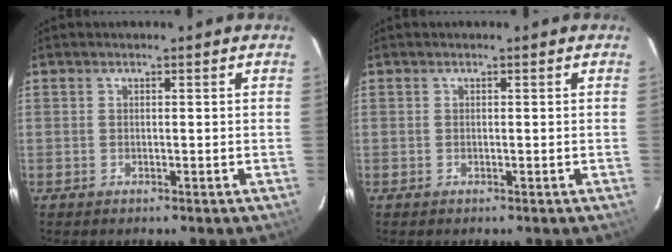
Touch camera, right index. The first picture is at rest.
{"total": 0.0}